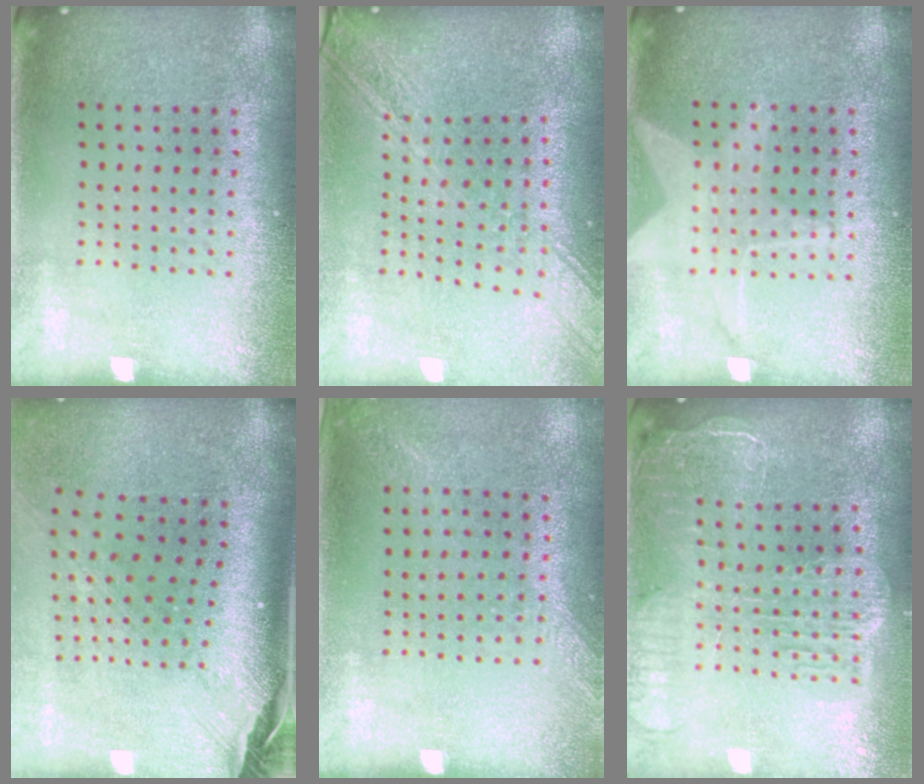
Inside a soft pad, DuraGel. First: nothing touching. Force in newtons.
{"total": 2.5, "press": 2.0, "slide": 1.4}
{"total": 1.5, "press": 1.5, "slide": 0.1}
{"total": 3.0, "press": 2.2, "slide": 2.1}
{"total": 1.3, "press": 1.2, "slide": 0.5}
{"total": 2.3, "press": 2.0, "slide": 1.0}